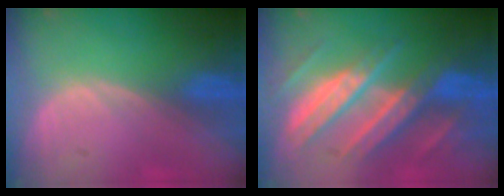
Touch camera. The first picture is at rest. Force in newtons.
{"total": 11.4, "press": 11.3, "slide": 1.0}